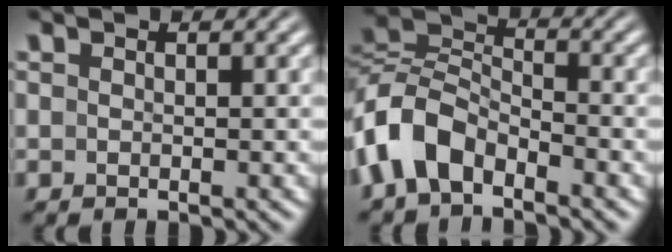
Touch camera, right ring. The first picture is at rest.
{"total": 5.8, "force": [-2.2, 4.2, 3.2], "torque": [-0.088, -0.018, -0.037]}